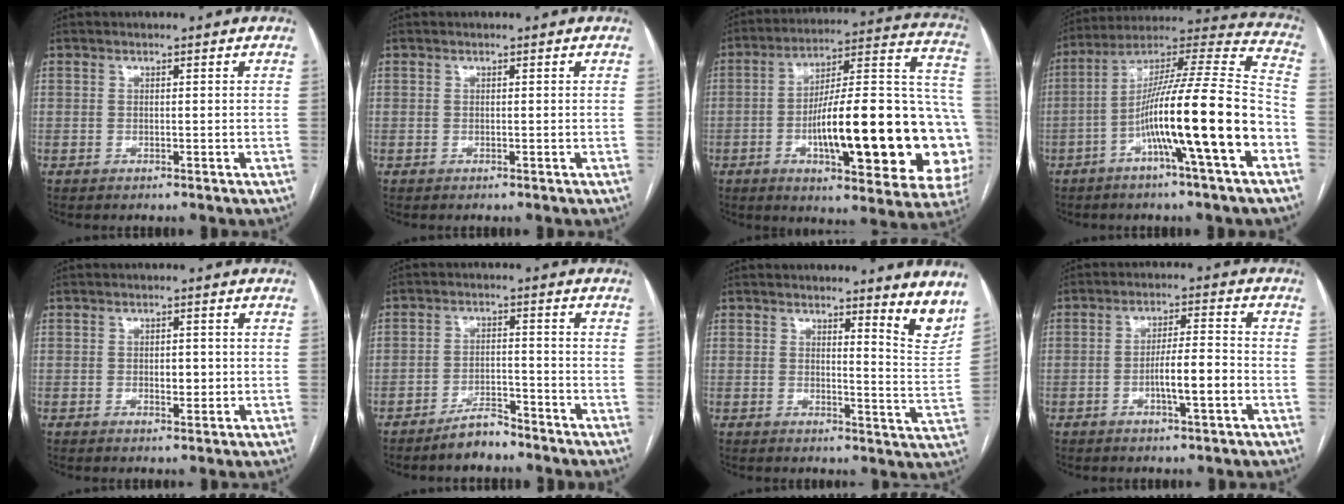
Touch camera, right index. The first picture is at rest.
{"total": 0.0}
{"total": 31.0, "force": [-6.4, 5.9, 29.7], "torque": [-0.336, 0.012, -0.090]}
{"total": 20.8, "force": [-7.2, 0.0, 19.5], "torque": [-0.314, 0.004, -0.128]}
{"total": 2.3, "force": [-0.3, 1.1, 2.0], "torque": [-0.030, 0.001, -0.002]}
{"total": 4.4, "force": [-3.9, 1.3, 1.6], "torque": [-0.029, -0.001, -0.069]}
{"total": 6.7, "force": [5.7, 0.5, 3.5], "torque": [-0.029, -0.046, 0.050]}
{"total": 6.4, "force": [-2.2, 0.6, 6.0], "torque": [-0.107, 0.006, -0.037]}